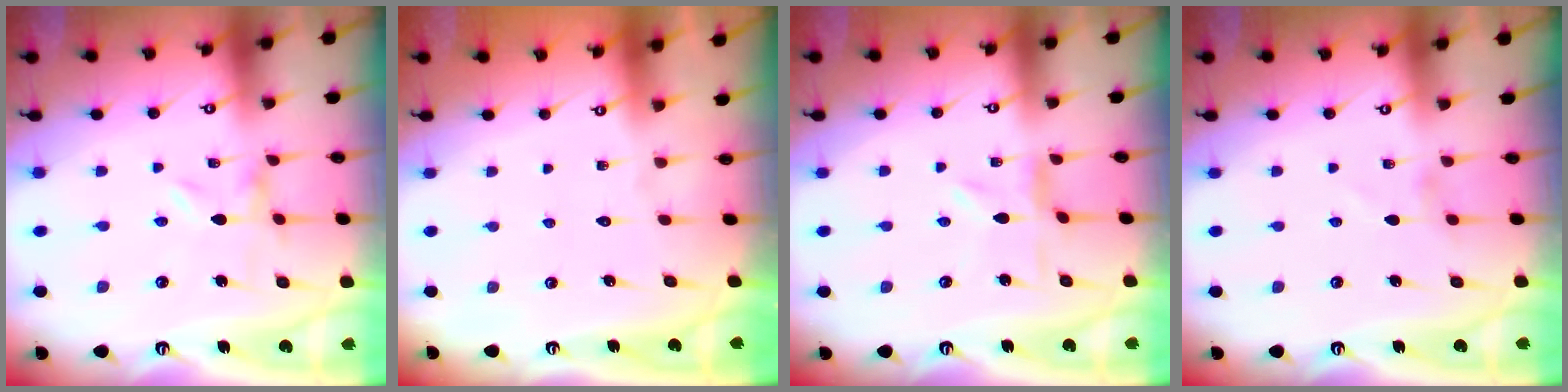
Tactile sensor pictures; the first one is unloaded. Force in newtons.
{"total": 1.6, "press": 1.6, "slide": 0.2}
{"total": 1.1, "press": 1.1, "slide": 0.2}
{"total": 0.6, "press": 0.5, "slide": 0.3}